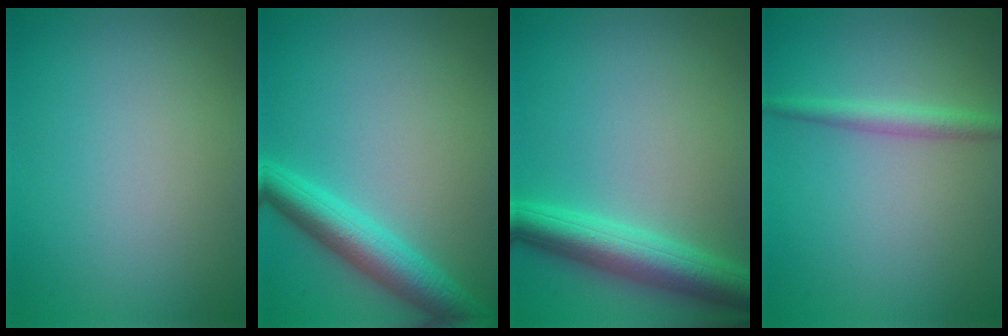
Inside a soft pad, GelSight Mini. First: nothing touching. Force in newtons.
{"total": 4.8, "press": 4.8, "slide": 0.1}
{"total": 5.5, "press": 5.5, "slide": 0.2}
{"total": 2.0, "press": 2.0, "slide": 0.0}